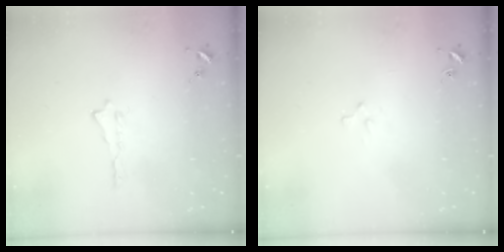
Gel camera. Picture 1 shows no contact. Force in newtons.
{"total": 2.2, "press": 2.2, "slide": 0.2}